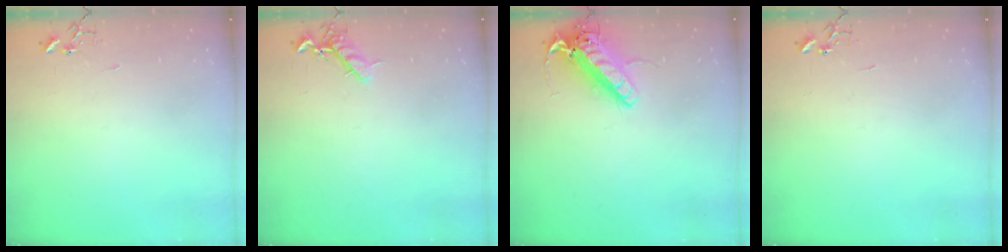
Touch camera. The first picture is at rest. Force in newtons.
{"total": 7.7, "press": 7.7, "slide": 1.1}
{"total": 14.8, "press": 14.5, "slide": 2.9}
{"total": 0.0}